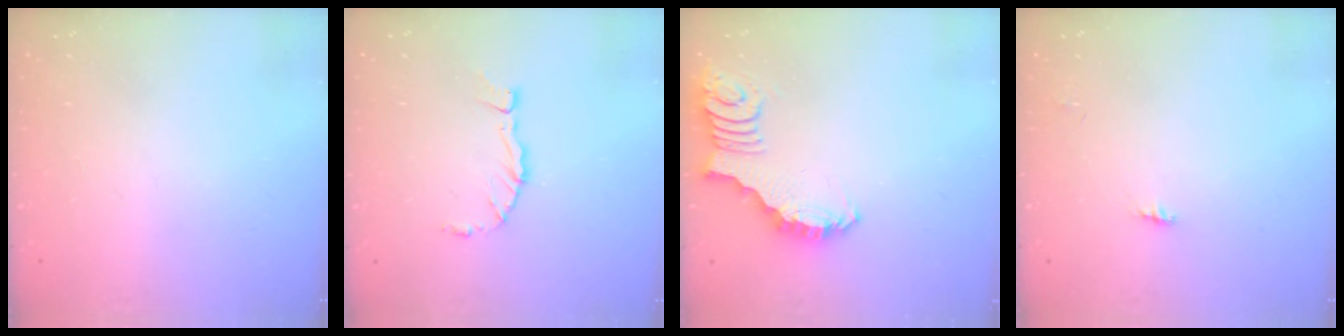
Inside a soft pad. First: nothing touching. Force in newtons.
{"total": 5.2, "press": 5.2, "slide": 0.4}
{"total": 2.6, "press": 2.5, "slide": 0.5}
{"total": 2.9, "press": 2.9, "slide": 0.3}